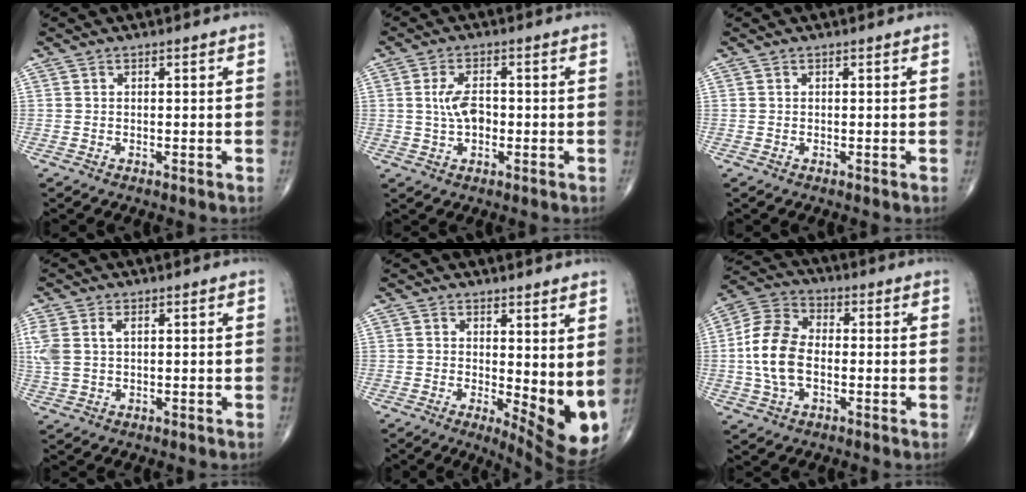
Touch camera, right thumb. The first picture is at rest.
{"total": 5.0, "force": [0.0, 2.8, 4.1], "torque": [-0.077, 0.006, -0.003]}
{"total": 0.0}
{"total": 6.4, "force": [1.6, 3.8, 4.8], "torque": [-0.141, 0.013, 0.039]}
{"total": 9.5, "force": [1.0, 3.7, 8.7], "torque": [-0.105, -0.026, 0.026]}
{"total": 11.8, "force": [-1.0, 7.3, 9.2], "torque": [-0.184, 0.022, -0.027]}